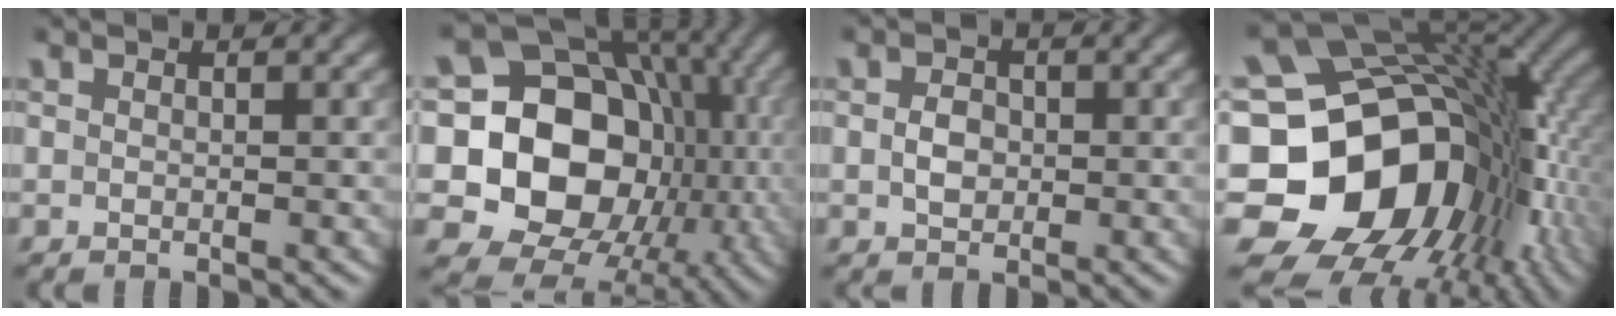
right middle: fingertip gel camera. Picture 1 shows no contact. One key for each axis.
{"total": 17.6, "fx": -1.3, "fy": 14.8, "fz": 9.5, "tx": -0.139, "ty": -0.010, "tz": -0.036}
{"total": 2.0, "fx": -0.1, "fy": 1.5, "fz": 1.3, "tx": -0.027, "ty": 0.000, "tz": -0.005}
{"total": 18.8, "fx": -3.7, "fy": 14.2, "fz": 11.8, "tx": -0.203, "ty": -0.023, "tz": -0.034}